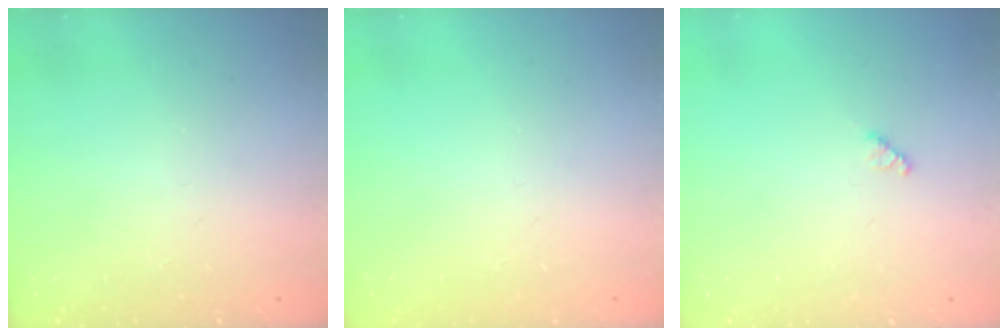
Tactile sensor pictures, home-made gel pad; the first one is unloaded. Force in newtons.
{"total": 0.0}
{"total": 2.9, "press": 2.9, "slide": 0.3}